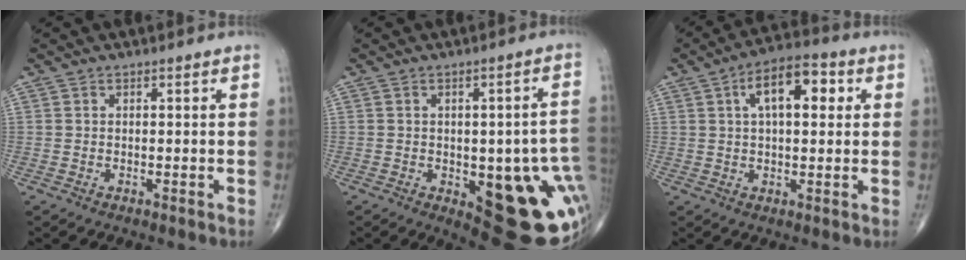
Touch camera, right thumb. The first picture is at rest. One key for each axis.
{"total": 21.2, "fx": -4.1, "fy": 8.5, "fz": 18.9, "tx": -0.177, "ty": 0.008, "tz": -0.019}
{"total": 10.9, "fx": 3.1, "fy": 5.1, "fz": 9.1, "tx": -0.130, "ty": 0.018, "tz": 0.043}